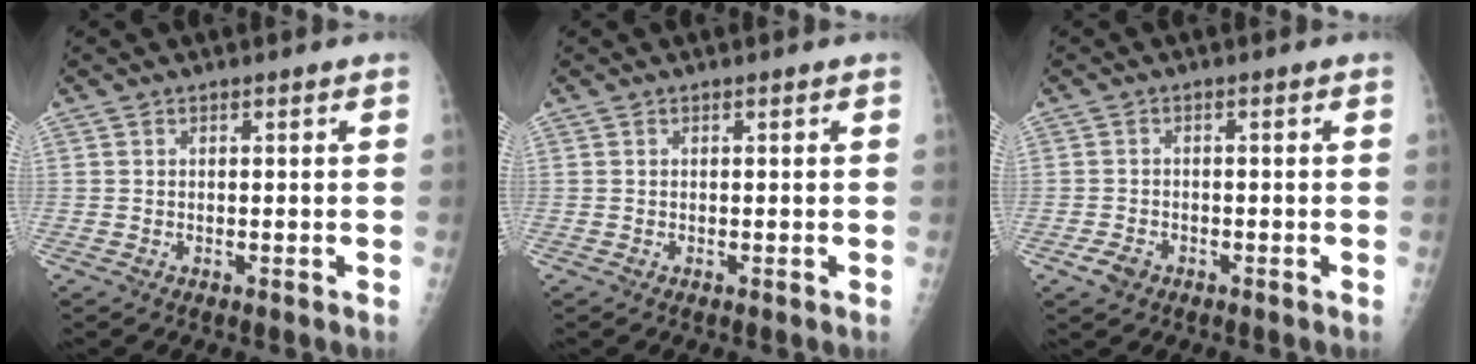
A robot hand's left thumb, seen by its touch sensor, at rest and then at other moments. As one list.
[{"total": 0.0}, {"total": 2.8, "force": [-1.6, 2.0, 1.2], "torque": [-0.021, 0.006, -0.025]}]